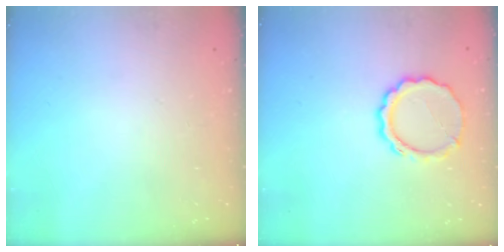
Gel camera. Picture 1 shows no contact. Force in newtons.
{"total": 8.6, "press": 8.4, "slide": 1.6}